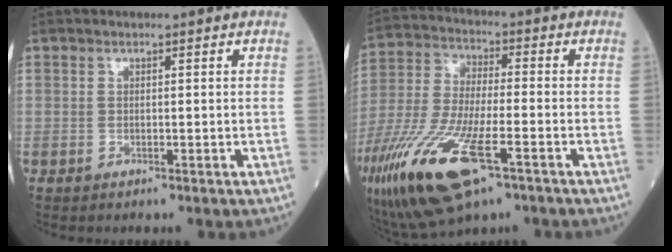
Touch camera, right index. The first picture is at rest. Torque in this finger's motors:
{"motor_torque": [1.21, -0.93, 1.06, 0.21]}